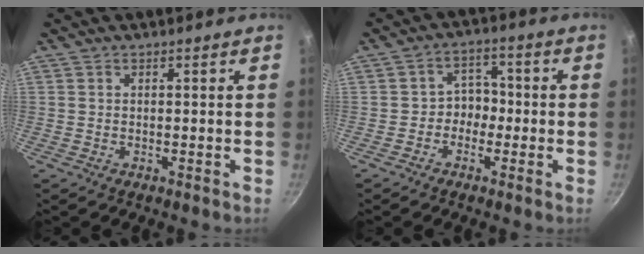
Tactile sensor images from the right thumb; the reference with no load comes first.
{"total": 4.8, "force": [-1.3, 4.0, 2.2], "torque": [0.014, 0.022, -0.030]}